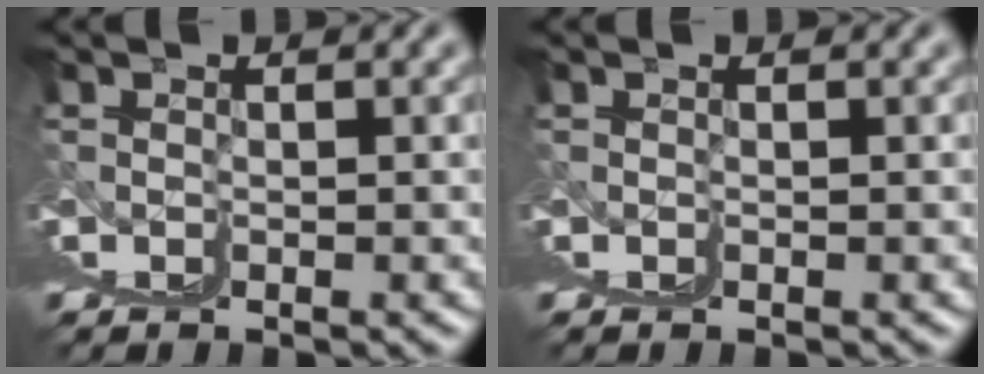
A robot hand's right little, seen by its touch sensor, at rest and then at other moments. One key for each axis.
{"total": 0.0}